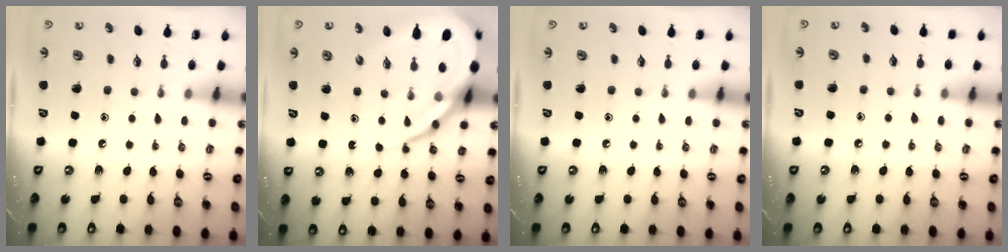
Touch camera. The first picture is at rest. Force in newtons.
{"total": 15.6, "press": 15.5, "slide": 1.7}
{"total": 0.0}
{"total": 6.0, "press": 6.0, "slide": 0.8}